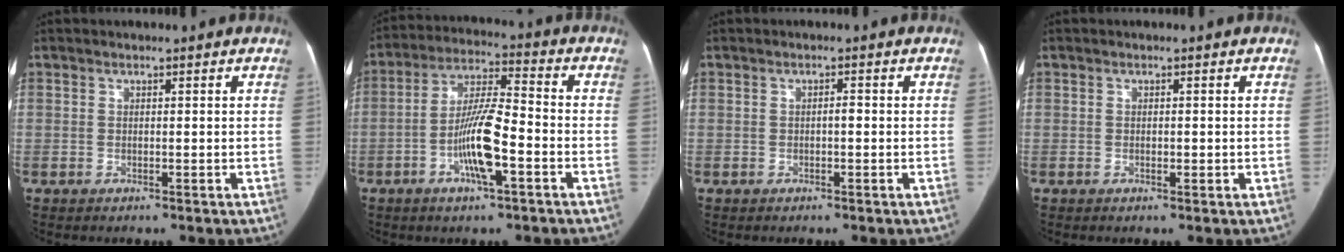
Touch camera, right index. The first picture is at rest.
{"total": 10.7, "force": [-3.7, 1.7, 9.9], "torque": [-0.193, 0.009, -0.068]}
{"total": 1.0, "force": [-0.2, 0.4, 0.9], "torque": [-0.013, 0.003, -0.004]}
{"total": 0.9, "force": [-0.2, 0.5, 0.8], "torque": [-0.014, 0.000, -0.003]}